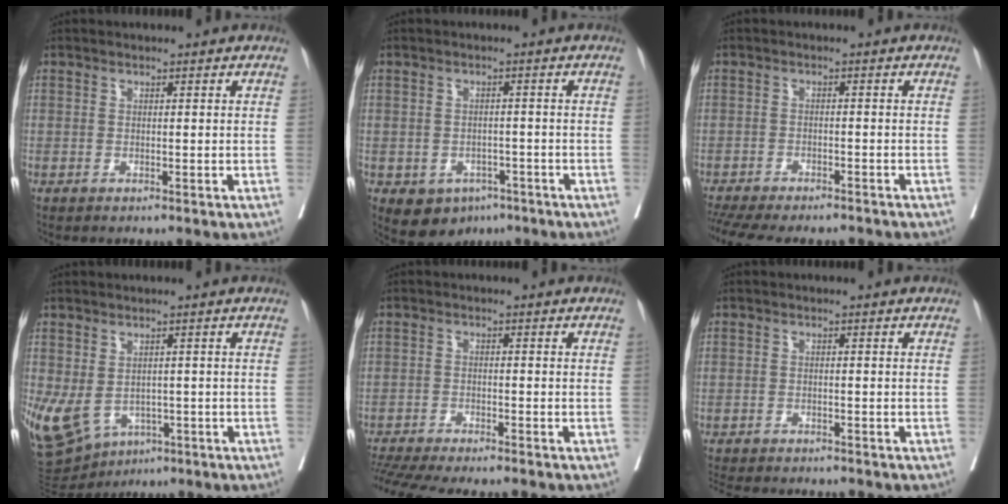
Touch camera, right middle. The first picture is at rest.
{"total": 5.9, "force": [-3.3, 4.3, 2.3], "torque": [-0.033, 0.001, -0.037]}
{"total": 15.0, "force": [-13.2, 3.3, 6.4], "torque": [-0.149, -0.019, -0.179]}
{"total": 13.3, "force": [-5.0, 9.6, 7.8], "torque": [-0.189, -0.007, -0.063]}
{"total": 13.4, "force": [-11.9, 0.8, 6.1], "torque": [-0.103, -0.016, -0.178]}
{"total": 10.1, "force": [-9.2, 1.8, 3.9], "torque": [-0.066, -0.014, -0.124]}